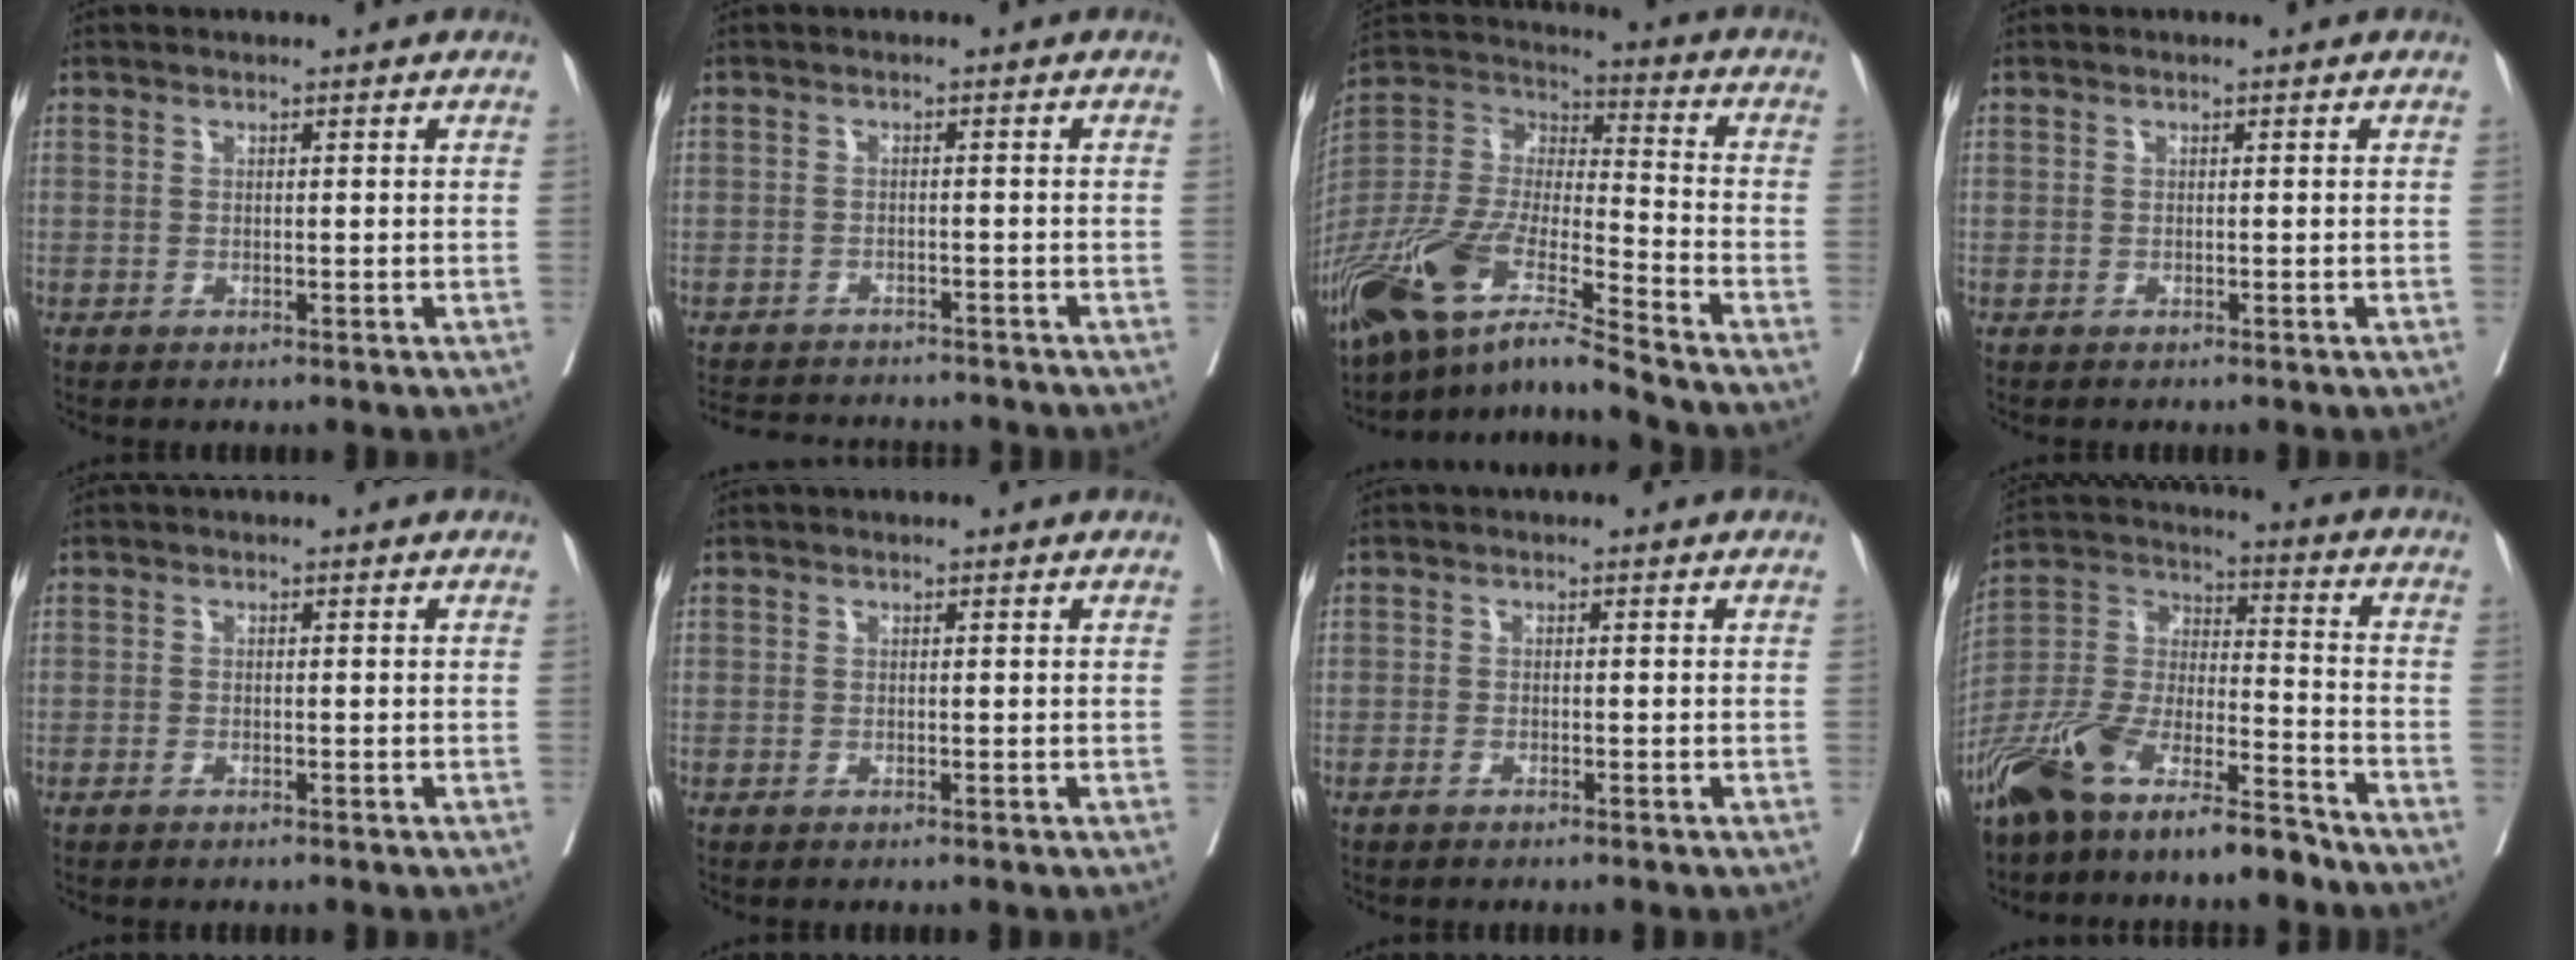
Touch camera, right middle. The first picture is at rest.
{"total": 10.5, "force": [-9.9, 2.2, 2.9], "torque": [-0.054, 0.000, -0.130]}
{"total": 17.5, "force": [-13.4, 1.6, 11.2], "torque": [-0.238, -0.015, -0.251]}
{"total": 0.0}
{"total": 0.7, "force": [-0.6, 0.1, 0.4], "torque": [-0.011, -0.001, -0.010]}
{"total": 0.0}
{"total": 1.0, "force": [-0.8, 0.2, 0.5], "torque": [-0.012, -0.001, -0.013]}
{"total": 15.5, "force": [-12.3, 3.5, 8.8], "torque": [-0.176, 0.011, -0.229]}